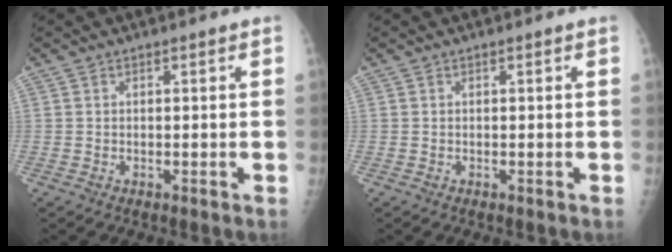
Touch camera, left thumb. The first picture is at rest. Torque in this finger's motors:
{"motor_torque": [0.01, 0.00, -0.04, -0.04, 0.00]}